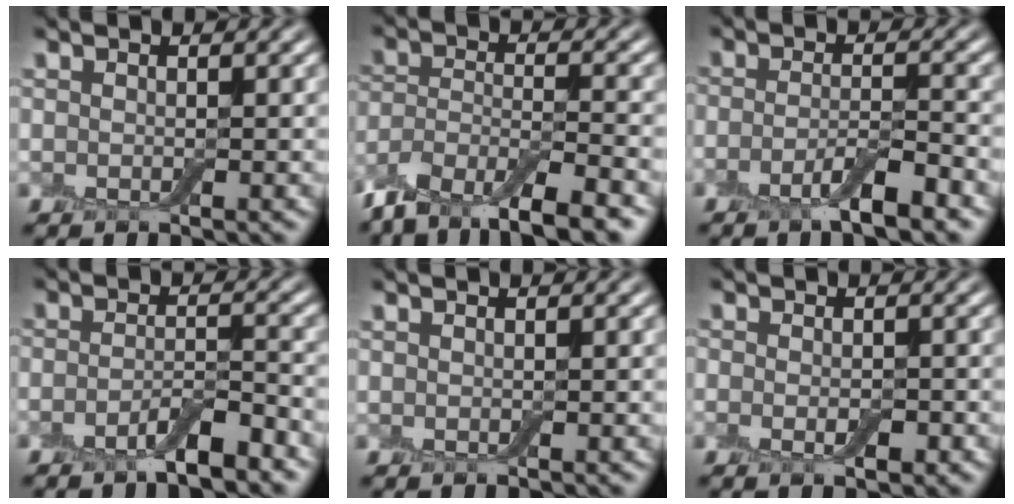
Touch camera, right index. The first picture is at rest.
{"total": 8.5, "force": [-6.6, 2.6, 4.6], "torque": [-0.084, -0.007, -0.130]}
{"total": 3.8, "force": [-2.3, 0.7, 3.0], "torque": [-0.056, 0.001, -0.049]}
{"total": 3.6, "force": [-2.4, 0.8, 2.6], "torque": [-0.047, 0.004, -0.050]}
{"total": 0.0}
{"total": 2.1, "force": [-0.6, 1.1, 1.7], "torque": [-0.030, -0.003, -0.012]}